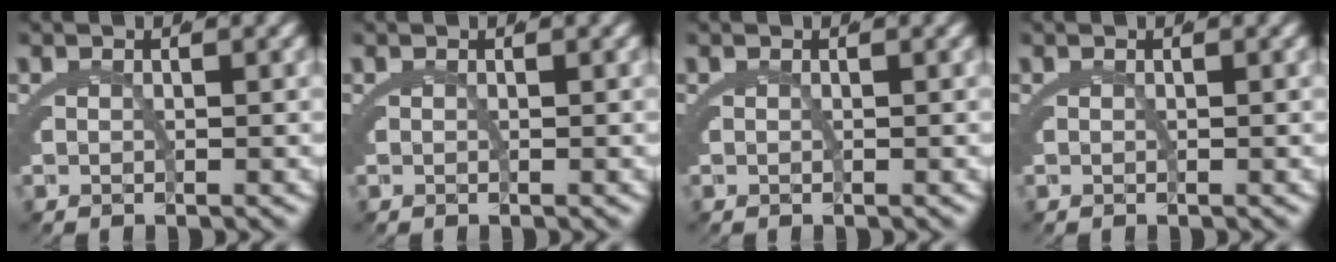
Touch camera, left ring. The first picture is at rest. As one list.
[{"total": 0.0}, {"total": 0.0}, {"total": 0.0}]